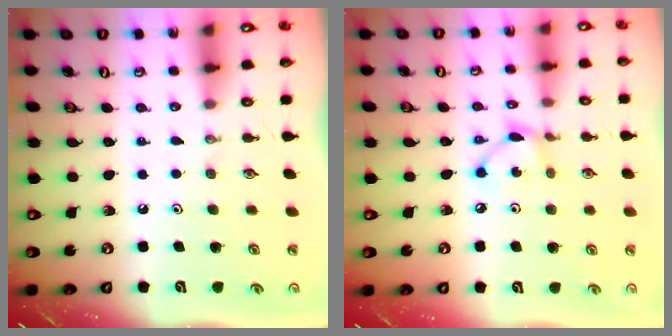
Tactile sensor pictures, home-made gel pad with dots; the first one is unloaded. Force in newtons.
{"total": 5.8, "press": 5.8, "slide": 0.2}